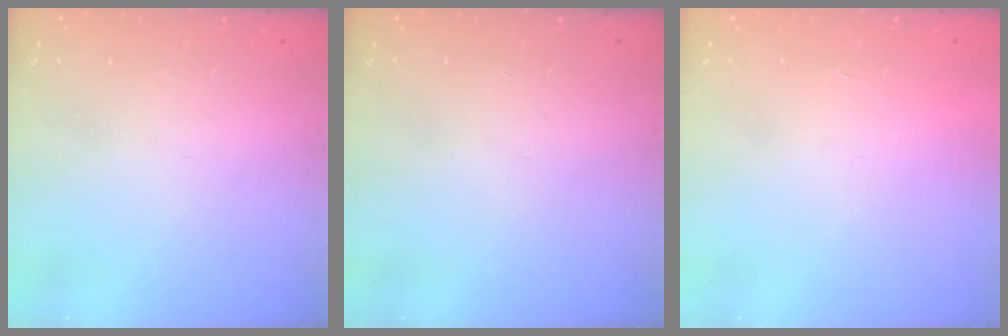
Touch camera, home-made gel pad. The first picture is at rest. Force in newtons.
{"total": 0.0}
{"total": 1.7, "press": 1.7, "slide": 0.1}